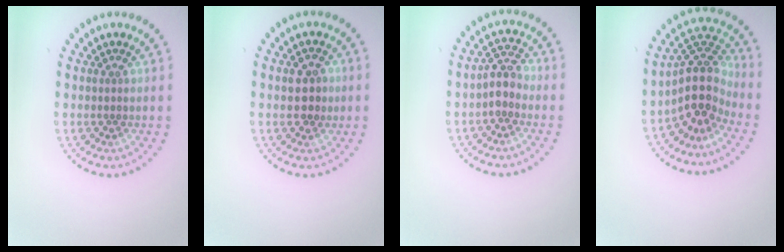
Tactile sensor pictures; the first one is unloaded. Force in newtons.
{"total": 2.5, "press": 2.5, "slide": 0.1}
{"total": 2.3, "press": 2.0, "slide": 1.2}
{"total": 4.6, "press": 3.5, "slide": 2.9}